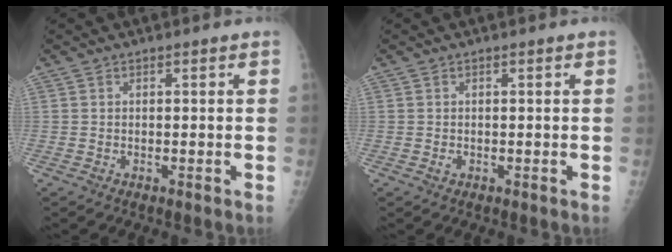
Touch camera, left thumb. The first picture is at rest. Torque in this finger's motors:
{"motor_torque": [-0.11, 0.13, 0.15, 0.05, 0.00]}